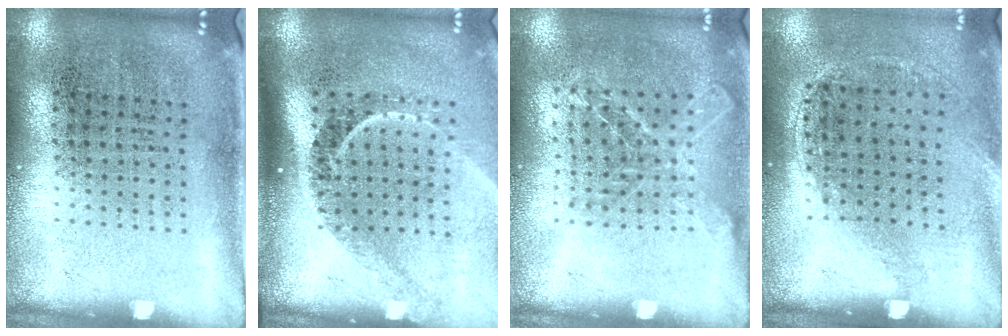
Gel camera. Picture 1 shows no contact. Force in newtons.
{"total": 2.3, "press": 1.6, "slide": 1.6}
{"total": 1.1, "press": 1.1, "slide": 0.1}
{"total": 1.4, "press": 1.0, "slide": 1.0}